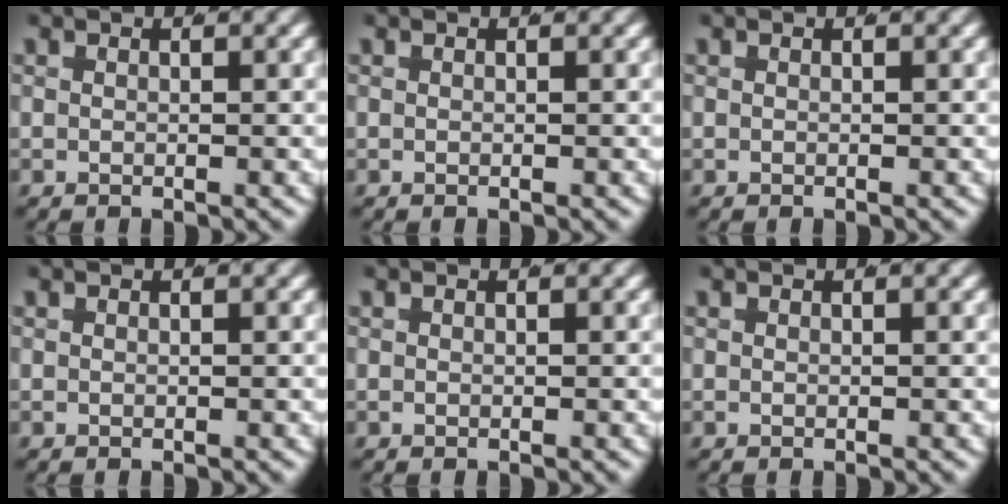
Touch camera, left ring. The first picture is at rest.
{"total": 0.0}
{"total": 0.0}
{"total": 0.0}
{"total": 0.0}
{"total": 0.0}